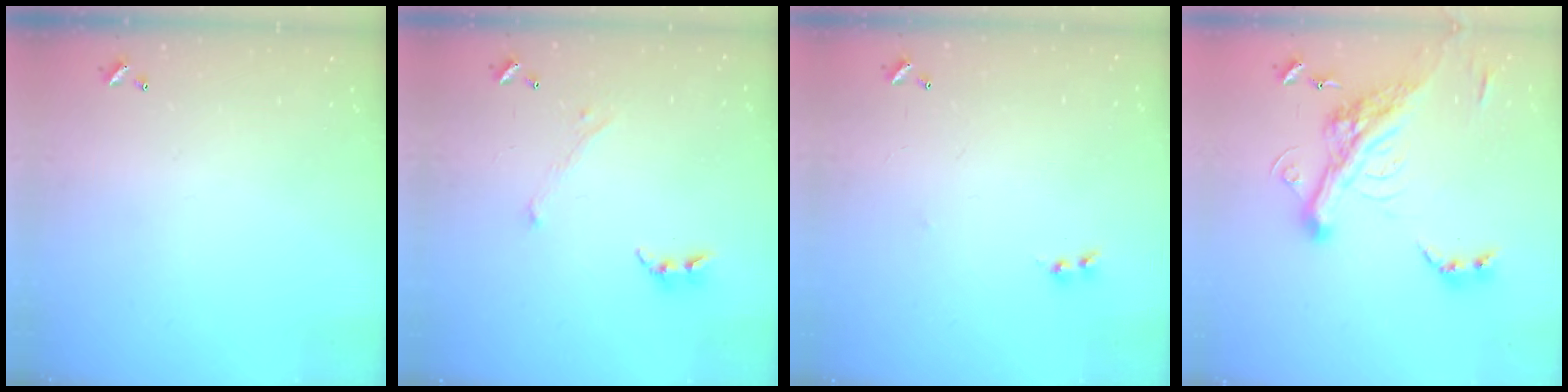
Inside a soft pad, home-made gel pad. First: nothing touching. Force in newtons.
{"total": 1.7, "press": 1.6, "slide": 0.5}
{"total": 1.8, "press": 1.8, "slide": 0.3}
{"total": 10.6, "press": 10.4, "slide": 2.2}